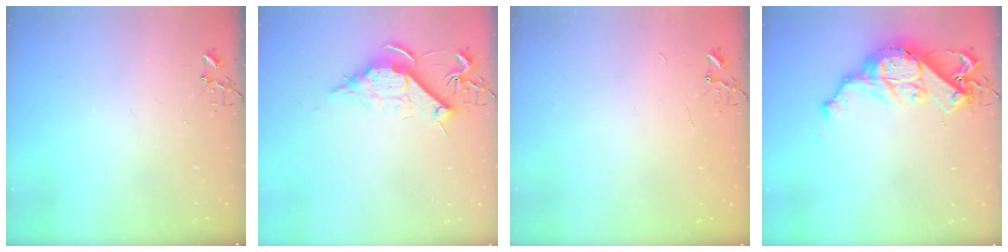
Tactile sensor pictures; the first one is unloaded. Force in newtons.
{"total": 10.8, "press": 10.8, "slide": 0.1}
{"total": 1.8, "press": 1.8, "slide": 0.2}
{"total": 14.9, "press": 14.8, "slide": 1.0}